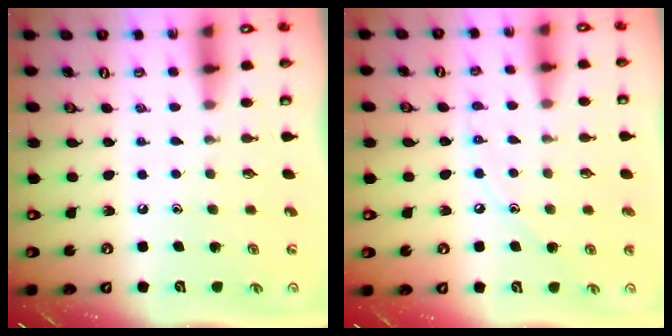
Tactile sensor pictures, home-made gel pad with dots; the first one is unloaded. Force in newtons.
{"total": 5.8, "press": 5.8, "slide": 0.3}